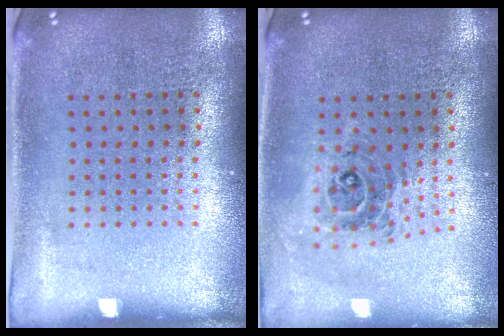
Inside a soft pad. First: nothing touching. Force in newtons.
{"total": 0.9, "press": 0.8, "slide": 0.2}